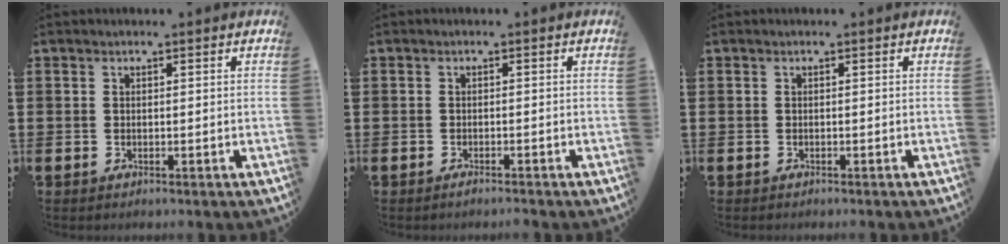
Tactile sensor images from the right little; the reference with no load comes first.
{"total": 0.9, "force": [-0.9, 0.1, 0.4], "torque": [-0.009, -0.005, -0.016]}
{"total": 0.0}